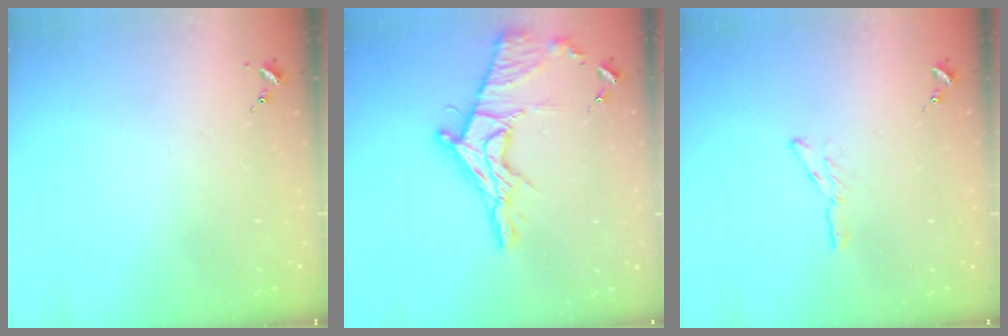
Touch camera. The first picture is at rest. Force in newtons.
{"total": 16.9, "press": 16.8, "slide": 1.4}
{"total": 4.3, "press": 4.2, "slide": 0.4}